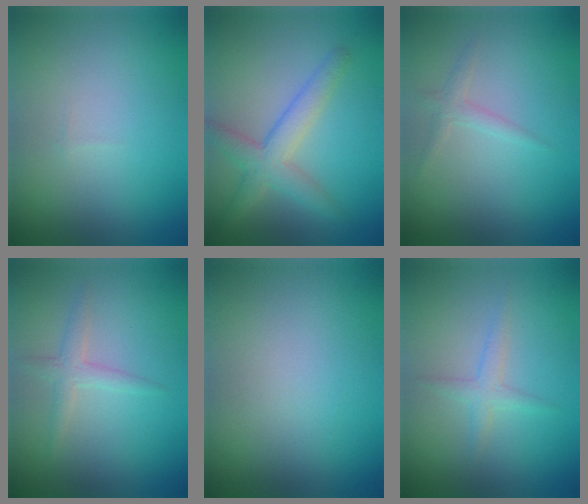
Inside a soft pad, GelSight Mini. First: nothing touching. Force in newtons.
{"total": 3.9, "press": 3.9, "slide": 0.2}
{"total": 1.3, "press": 1.3, "slide": 0.0}
{"total": 1.8, "press": 1.8, "slide": 0.1}
{"total": 0.0}
{"total": 1.6, "press": 1.6, "slide": 0.0}